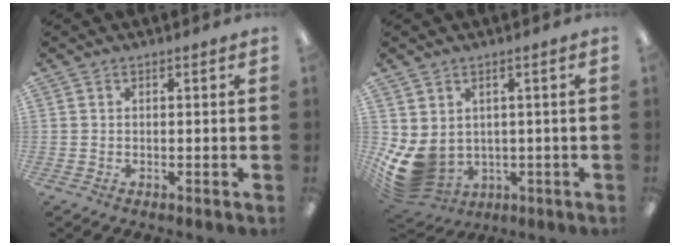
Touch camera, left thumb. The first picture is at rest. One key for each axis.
{"total": 8.1, "fx": -0.1, "fy": 6.5, "fz": 4.8, "tx": -0.126, "ty": -0.022, "tz": 0.006}